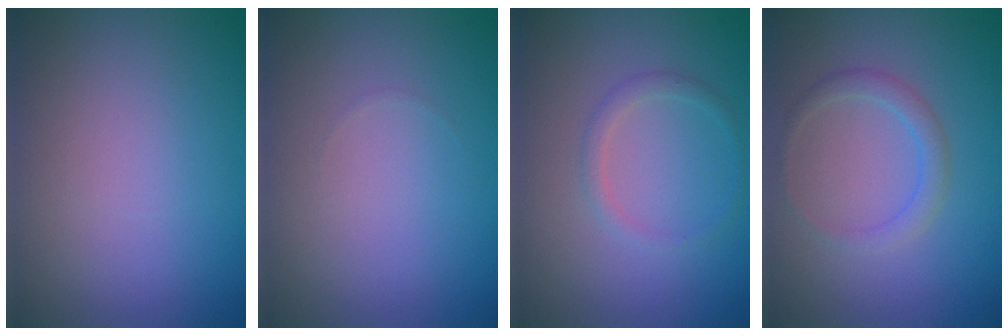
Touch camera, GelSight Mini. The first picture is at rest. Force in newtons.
{"total": 0.0}
{"total": 1.2, "press": 1.2, "slide": 0.1}
{"total": 1.8, "press": 1.8, "slide": 0.0}